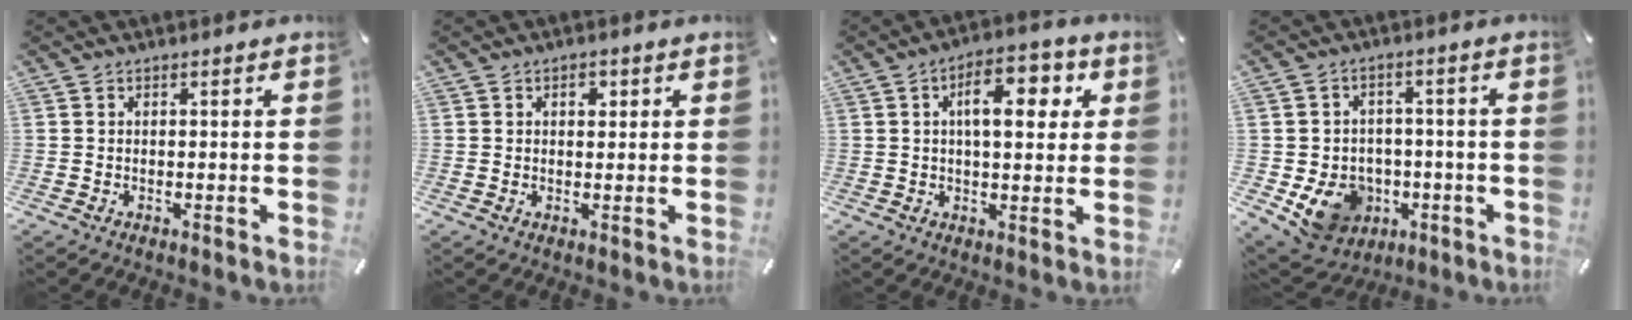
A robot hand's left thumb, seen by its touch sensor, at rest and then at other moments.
{"total": 2.4, "force": [0.8, 1.7, 1.5], "torque": [-0.009, -0.001, 0.006]}
{"total": 10.9, "force": [3.4, 5.4, 8.9], "torque": [-0.130, -0.004, 0.051]}
{"total": 10.7, "force": [-3.4, 9.3, 3.9], "torque": [-0.077, 0.017, -0.054]}